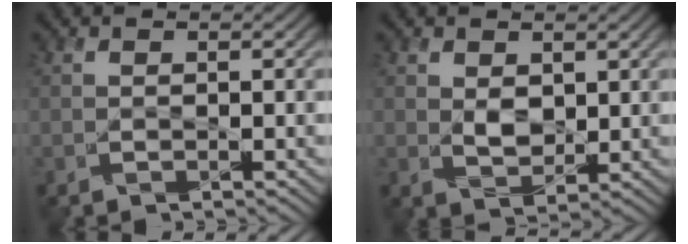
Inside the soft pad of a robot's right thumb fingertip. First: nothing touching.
{"total": 2.7, "force": [1.1, 1.8, 1.7], "torque": [-0.041, -0.004, 0.023]}